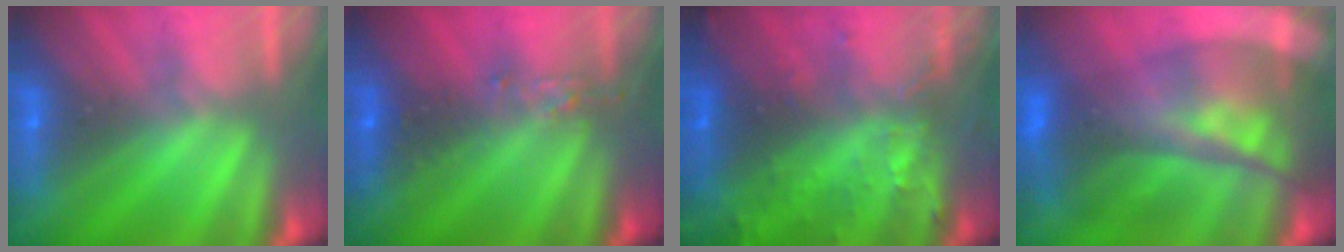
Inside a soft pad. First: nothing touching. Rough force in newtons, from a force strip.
{"total": 2.4}
{"total": 6.7}
{"total": 9.2}